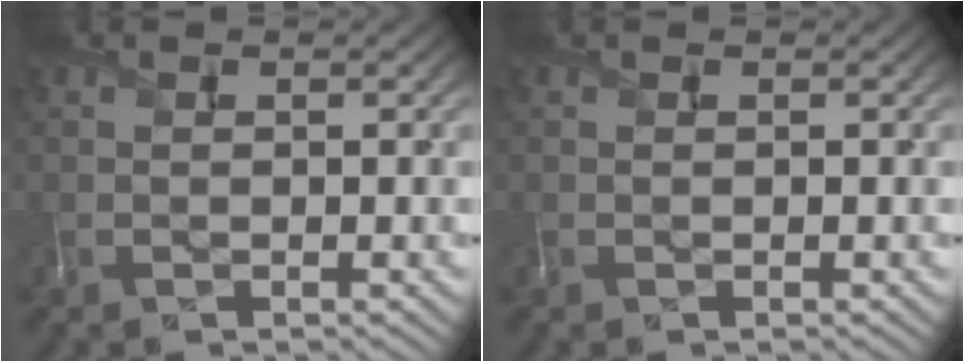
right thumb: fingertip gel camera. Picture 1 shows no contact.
{"total": 0.0}